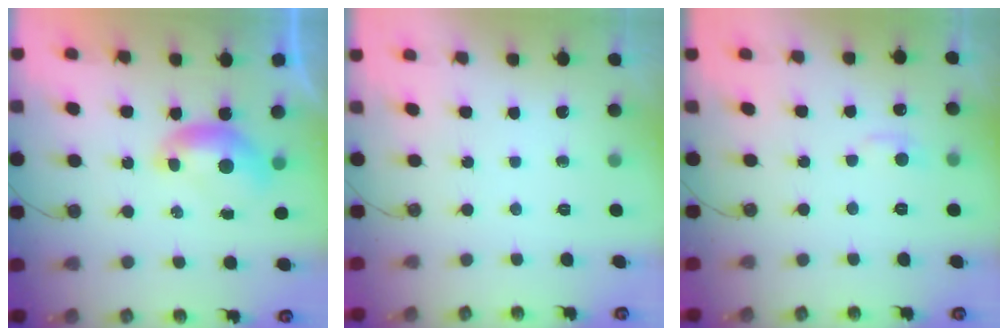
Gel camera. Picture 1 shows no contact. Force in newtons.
{"total": 0.0}
{"total": 1.2, "press": 0.9, "slide": 0.8}